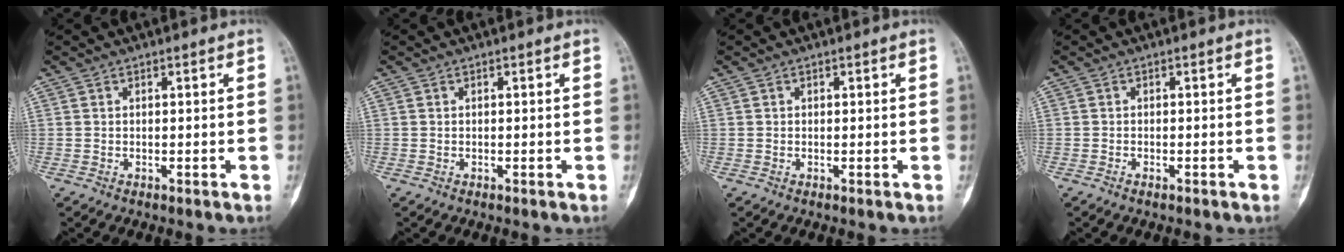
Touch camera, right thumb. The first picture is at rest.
{"total": 0.0}
{"total": 0.0}
{"total": 0.8, "force": [-0.6, 0.2, 0.5], "torque": [-0.011, 0.003, -0.008]}